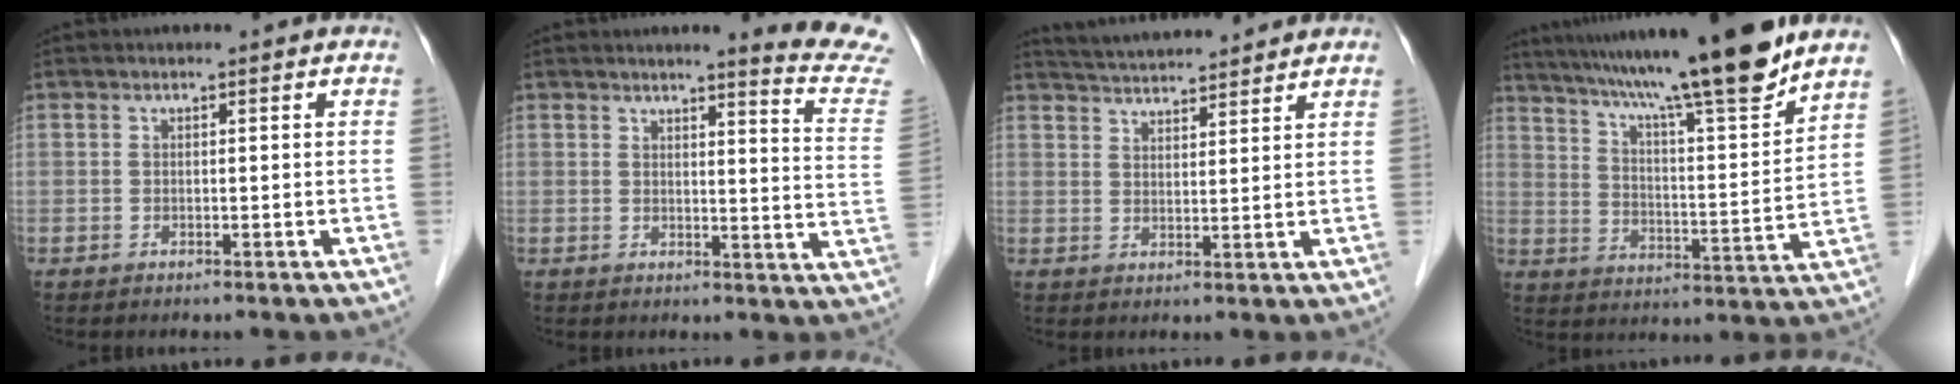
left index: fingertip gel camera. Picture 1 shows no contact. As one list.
[{"total": 11.1, "force": [10.5, -1.8, 3.2], "torque": [-0.033, -0.096, 0.098]}, {"total": 11.9, "force": [11.2, 1.0, 3.9], "torque": [-0.071, 0.024, 0.171]}, {"total": 19.9, "force": [16.3, -0.5, 11.4], "torque": [-0.185, -0.006, 0.253]}]